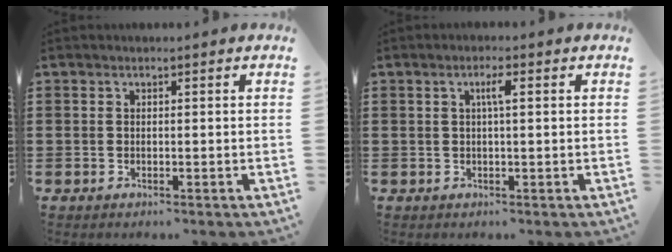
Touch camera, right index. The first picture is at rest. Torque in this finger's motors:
{"motor_torque": [0.38, -0.12, 0.13, 0.04]}